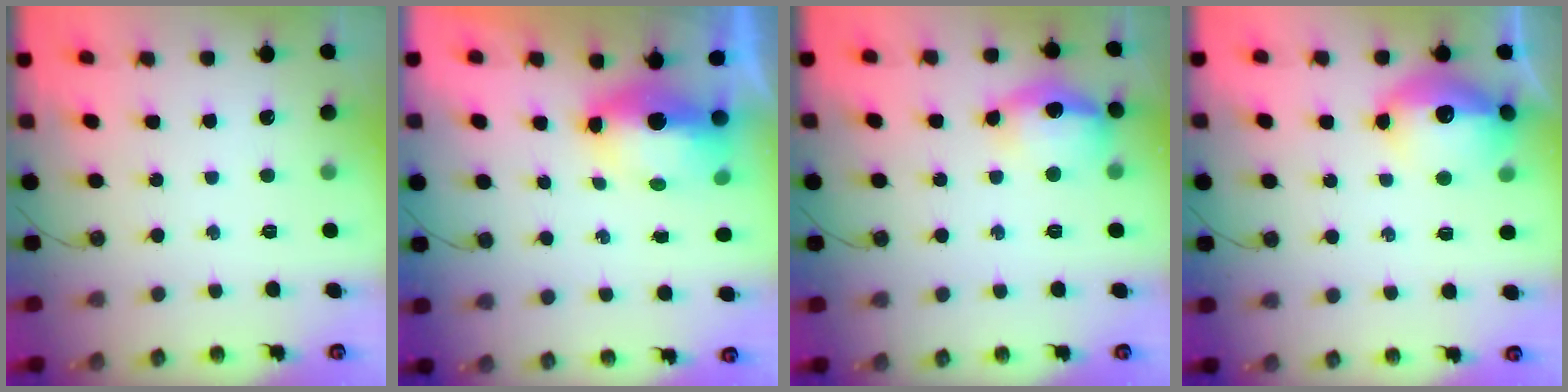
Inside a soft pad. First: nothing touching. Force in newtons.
{"total": 7.6, "press": 7.5, "slide": 1.3}
{"total": 14.1, "press": 14.1, "slide": 1.3}
{"total": 14.7, "press": 14.7, "slide": 1.3}